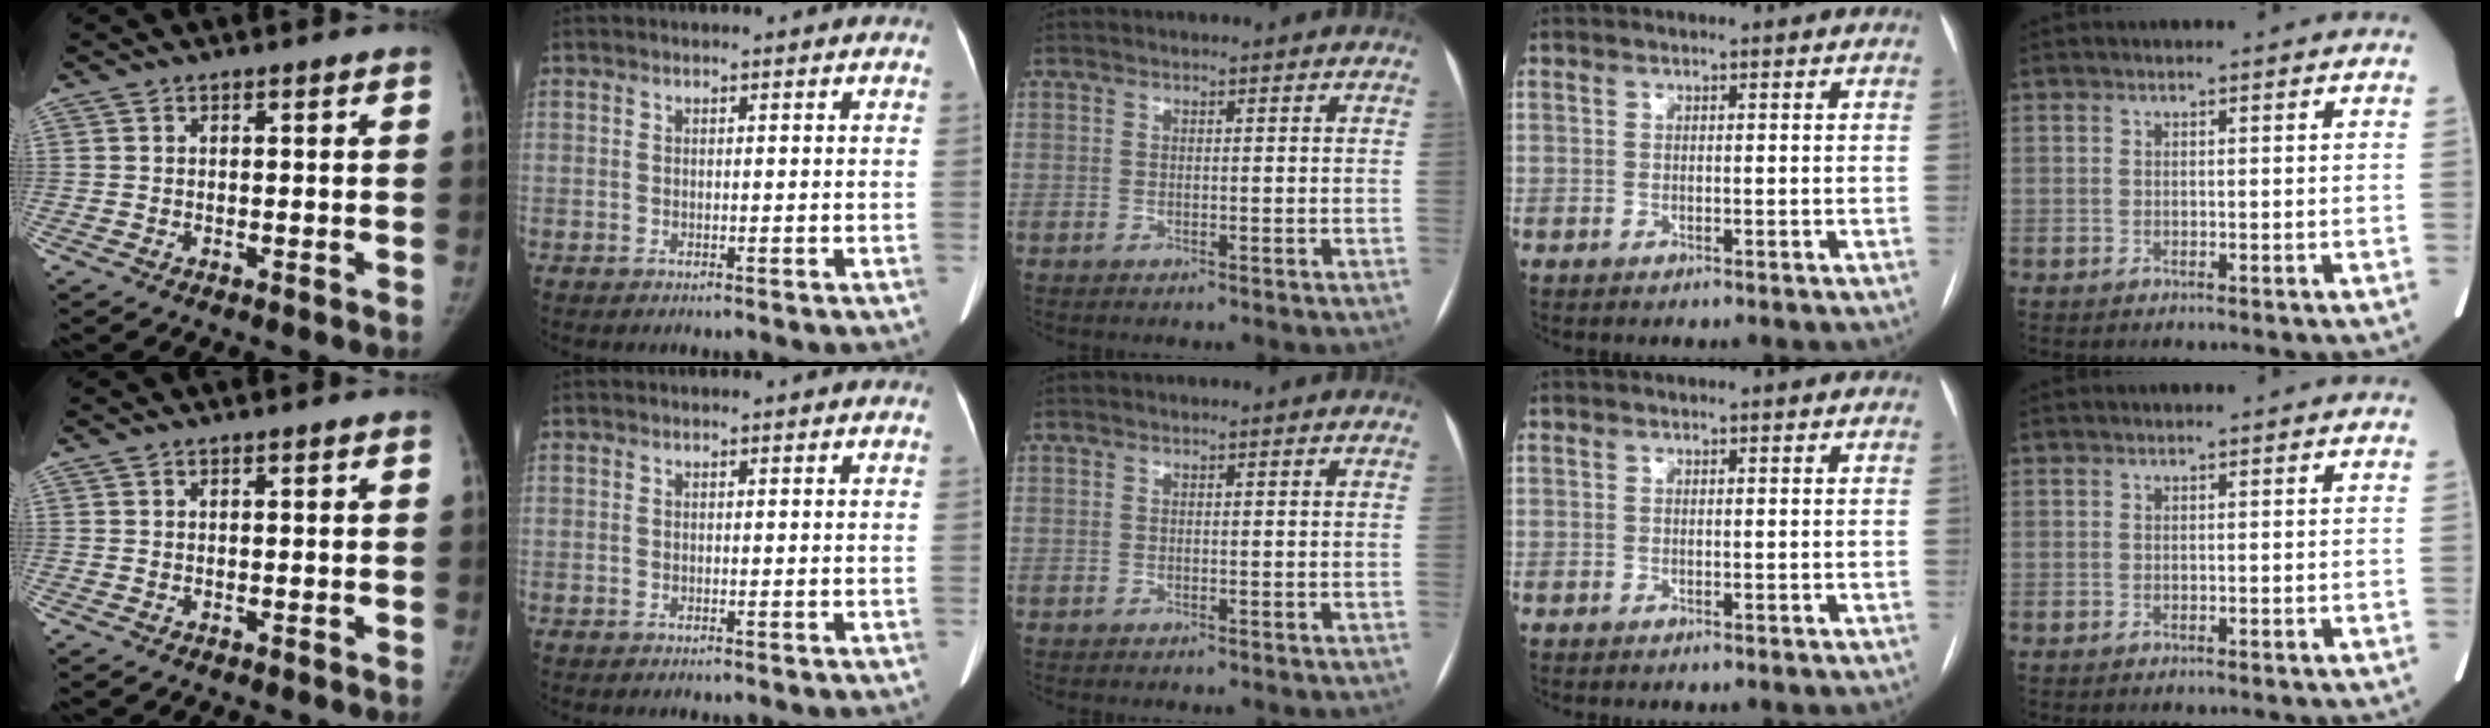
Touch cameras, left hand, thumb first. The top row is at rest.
{}